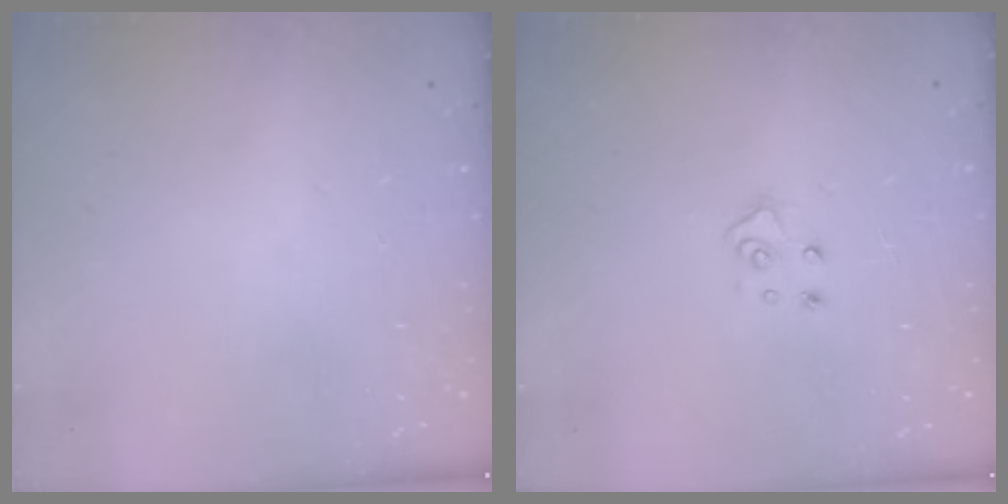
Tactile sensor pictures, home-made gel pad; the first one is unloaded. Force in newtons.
{"total": 5.1, "press": 5.1, "slide": 0.5}